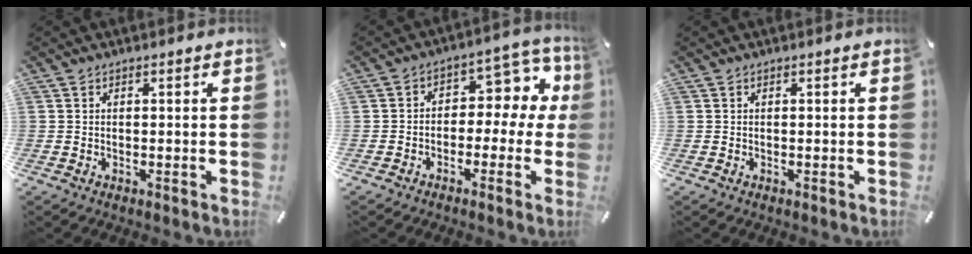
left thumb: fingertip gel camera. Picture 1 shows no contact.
{"total": 8.4, "force": [1.2, 6.0, 5.8], "torque": [-0.072, -0.009, 0.017]}
{"total": 0.0}